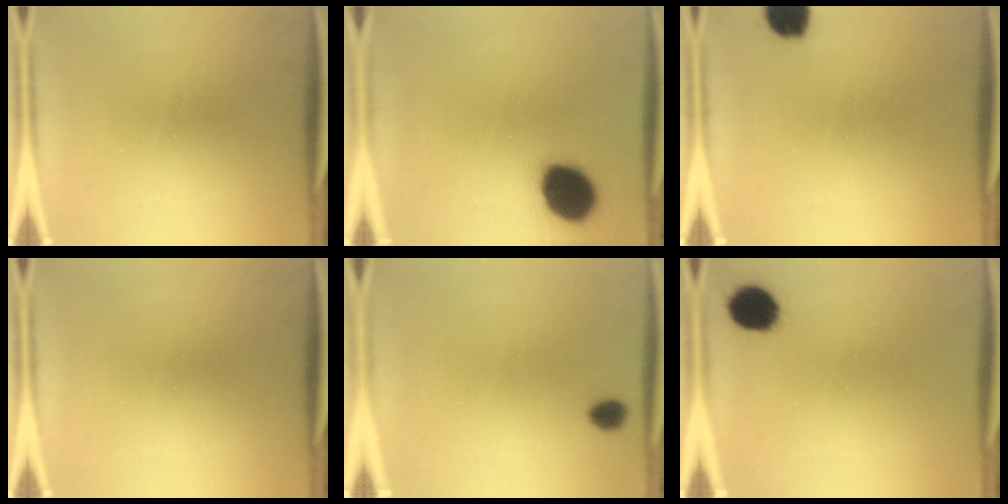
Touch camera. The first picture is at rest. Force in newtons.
{"total": 14.3}
{"total": 6.0}
{"total": 0.0}
{"total": 3.0}
{"total": 7.4}